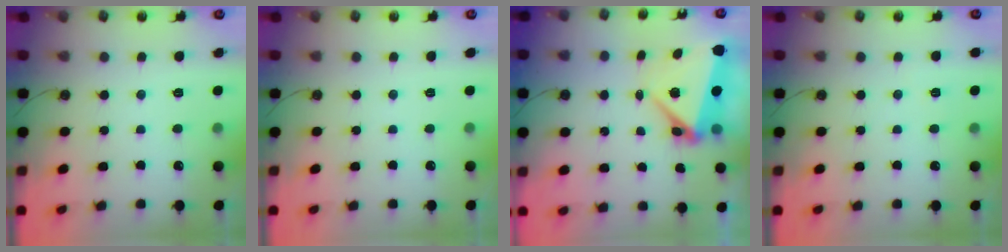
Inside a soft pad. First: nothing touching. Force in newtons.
{"total": 0.0}
{"total": 6.7, "press": 6.7, "slide": 1.0}
{"total": 2.5, "press": 1.2, "slide": 2.2}